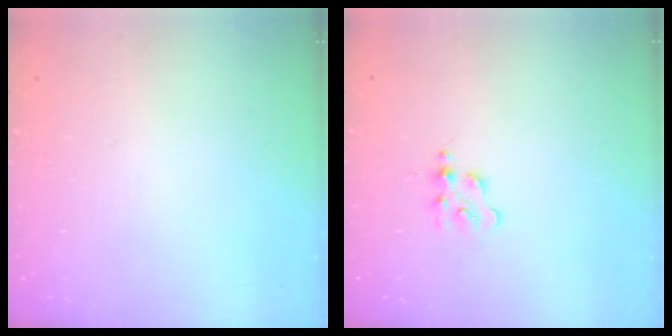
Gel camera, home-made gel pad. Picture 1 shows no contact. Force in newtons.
{"total": 1.4, "press": 1.3, "slide": 0.3}